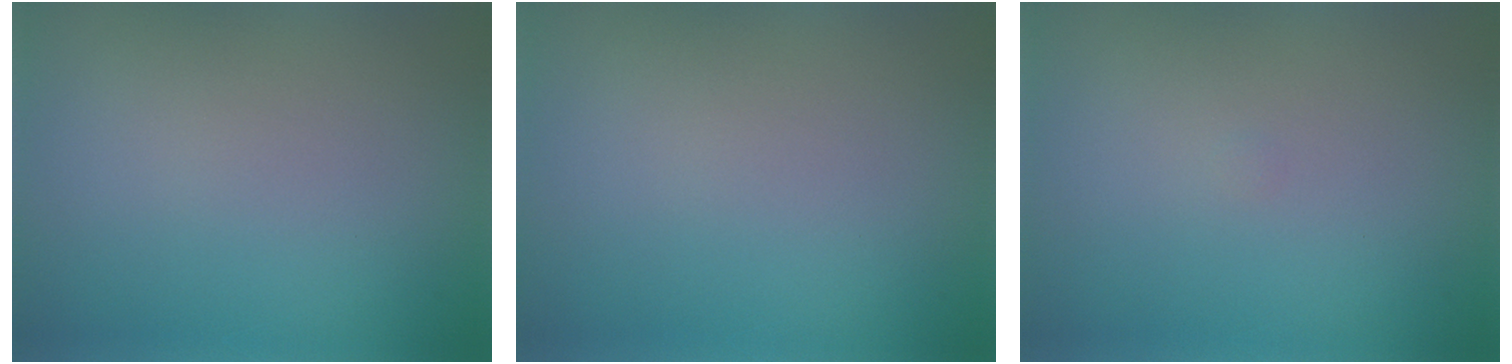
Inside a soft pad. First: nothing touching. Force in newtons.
{"total": 0.0}
{"total": 0.0}